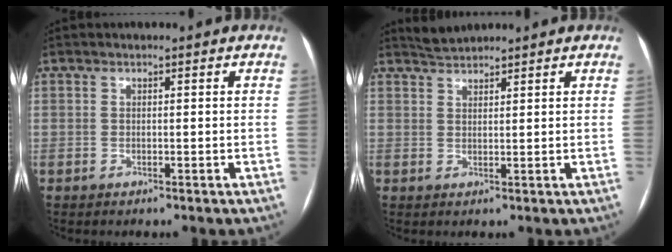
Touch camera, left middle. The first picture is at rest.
{"total": 2.2, "force": [2.2, -0.1, -0.1], "torque": [-0.006, 0.009, 0.049]}